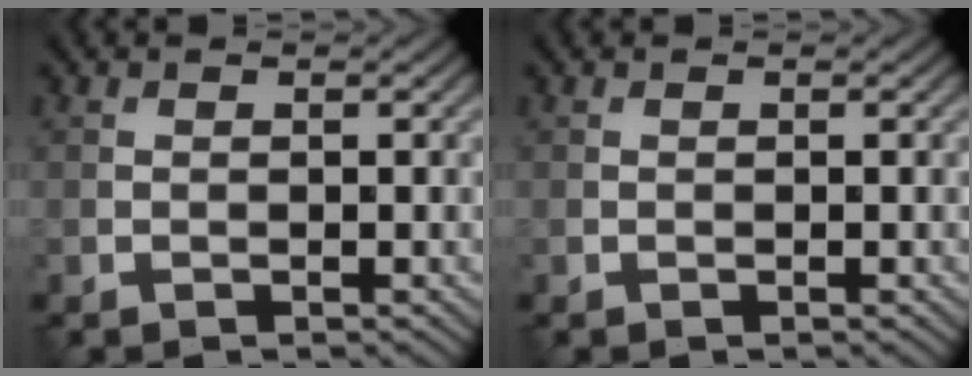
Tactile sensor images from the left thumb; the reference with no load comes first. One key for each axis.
{"total": 0.0}